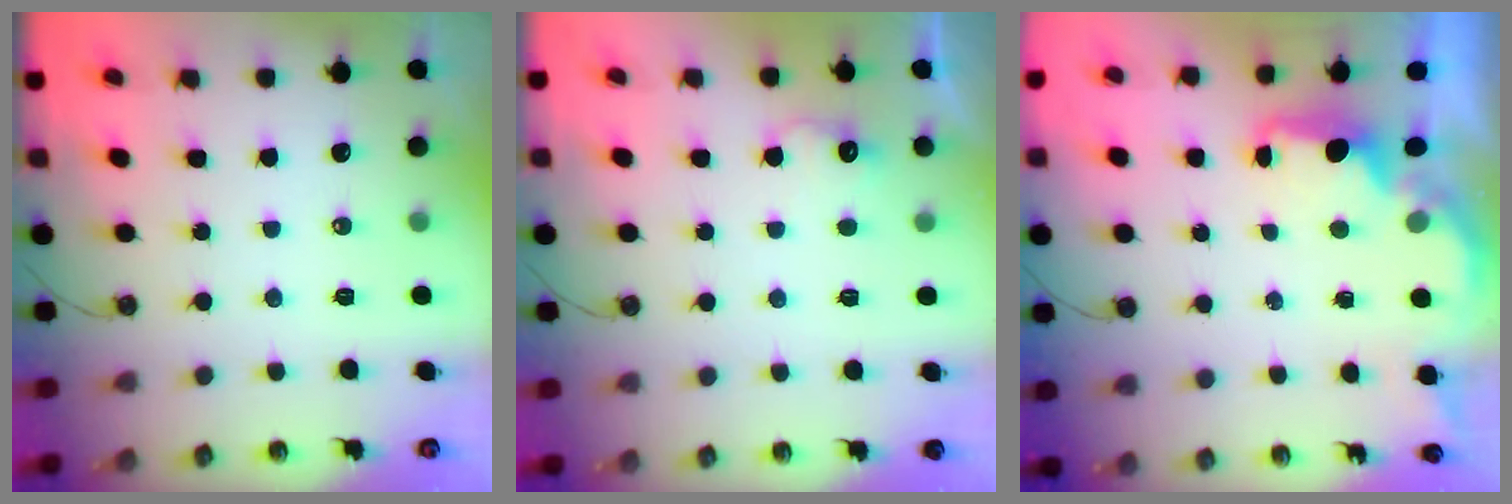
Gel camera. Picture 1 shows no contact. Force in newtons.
{"total": 7.3, "press": 7.2, "slide": 1.0}
{"total": 1.8, "press": 1.6, "slide": 0.8}